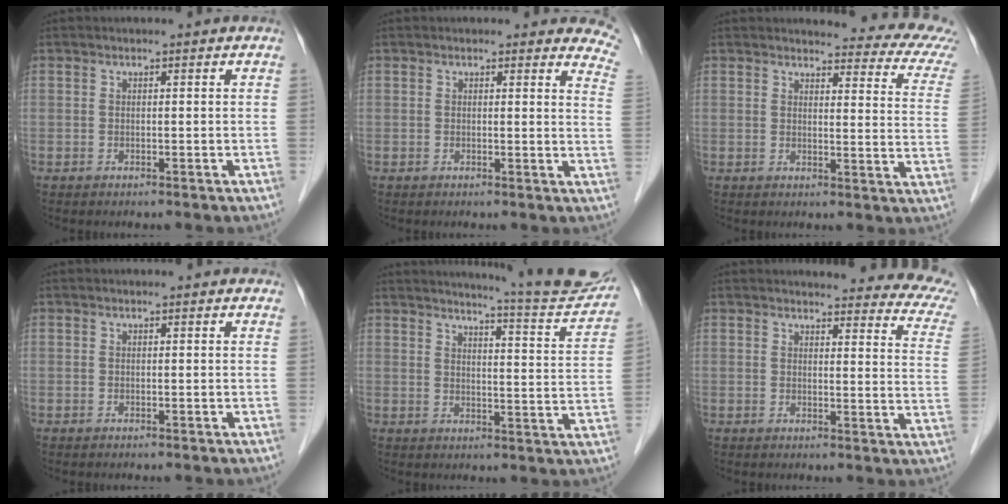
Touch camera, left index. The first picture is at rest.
{"total": 7.2, "force": [6.6, 2.2, 2.0], "torque": [0.009, -0.024, 0.031]}
{"total": 12.9, "force": [11.9, 1.9, 4.4], "torque": [-0.026, -0.058, 0.098]}
{"total": 0.0}
{"total": 14.3, "force": [13.7, -0.5, 4.1], "torque": [-0.059, -0.063, 0.158]}
{"total": 15.7, "force": [14.6, 2.4, 5.2], "torque": [-0.034, -0.059, 0.129]}